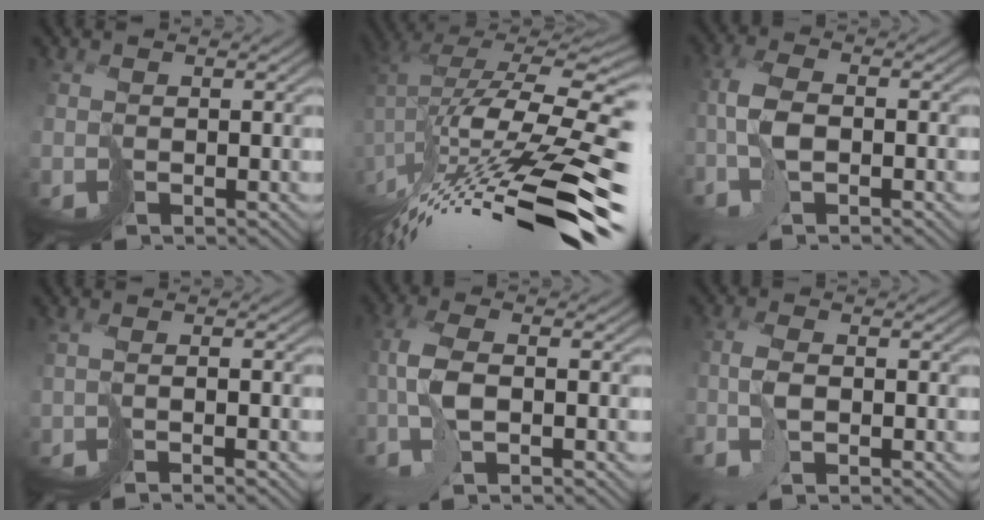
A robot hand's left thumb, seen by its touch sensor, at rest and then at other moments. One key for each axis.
{"total": 15.0, "fx": -4.1, "fy": 5.2, "fz": 13.5, "tx": -0.256, "ty": -0.001, "tz": -0.064}
{"total": 5.0, "fx": -1.5, "fy": 1.8, "fz": 4.4, "tx": -0.100, "ty": 0.008, "tz": -0.038}
{"total": 2.3, "fx": -1.7, "fy": -0.7, "fz": 1.4, "tx": -0.021, "ty": -0.001, "tz": -0.035}
{"total": 5.2, "fx": -1.3, "fy": 1.3, "fz": 4.8, "tx": -0.112, "ty": 0.009, "tz": -0.036}
{"total": 3.3, "fx": -1.5, "fy": 0.8, "fz": 2.8, "tx": -0.060, "ty": 0.005, "tz": -0.041}